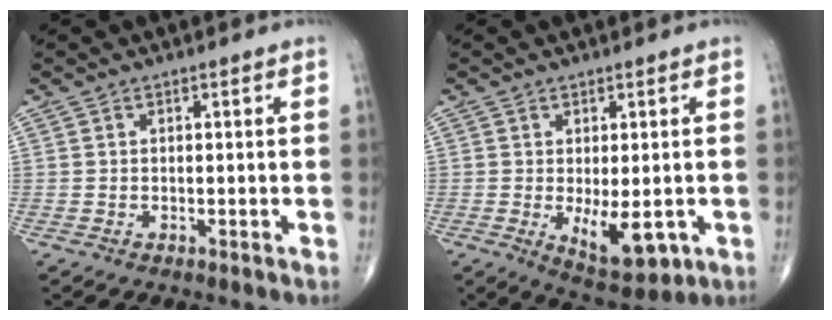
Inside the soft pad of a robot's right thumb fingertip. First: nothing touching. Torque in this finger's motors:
{"motor_torque": [0.24, 0.94, -0.01, -0.14, 0.25]}